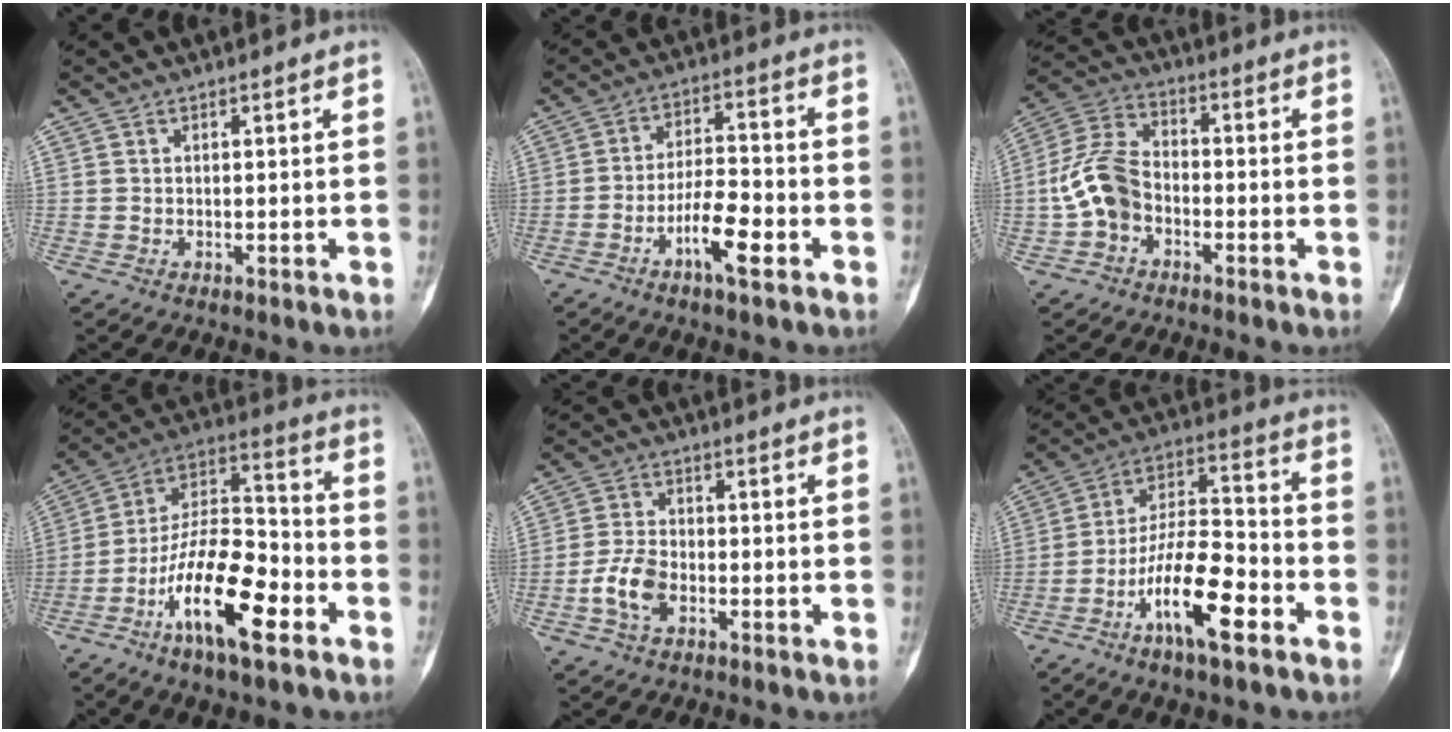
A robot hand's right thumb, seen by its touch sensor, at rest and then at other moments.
{"total": 9.1, "force": [-4.3, 2.8, 7.6], "torque": [-0.135, 0.028, -0.077]}
{"total": 10.0, "force": [-2.6, 7.0, 6.6], "torque": [-0.130, 0.038, -0.064]}
{"total": 19.2, "force": [-8.7, 7.0, 15.6], "torque": [-0.273, 0.060, -0.156]}
{"total": 6.5, "force": [-2.5, 3.8, 4.6], "torque": [-0.094, 0.017, -0.052]}
{"total": 15.7, "force": [-7.4, 5.1, 12.8], "torque": [-0.230, 0.057, -0.134]}